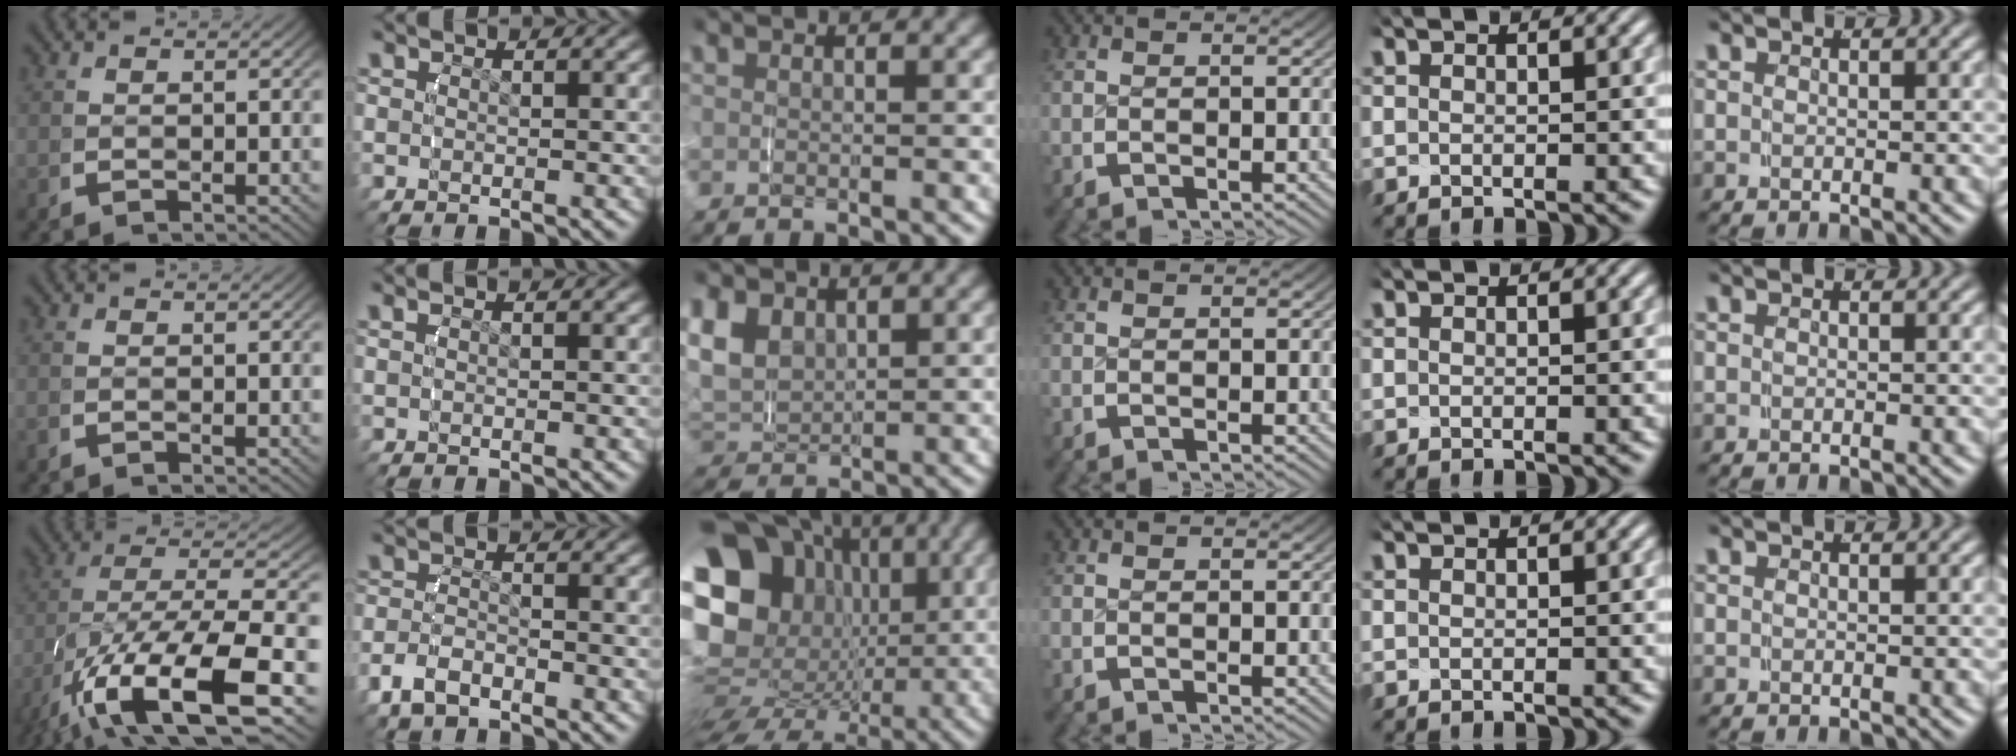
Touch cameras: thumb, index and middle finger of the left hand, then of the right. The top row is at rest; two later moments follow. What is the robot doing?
{"motion": "grasp_and_lifting", "object": "towel"}